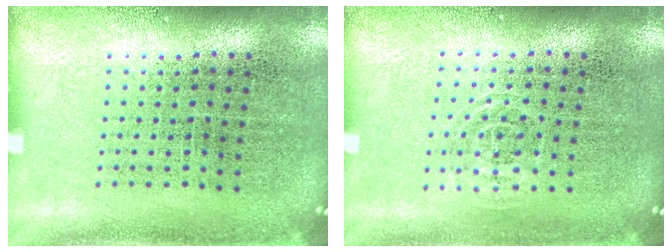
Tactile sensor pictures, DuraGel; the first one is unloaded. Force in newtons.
{"total": 0.9, "press": 0.6, "slide": 0.7}